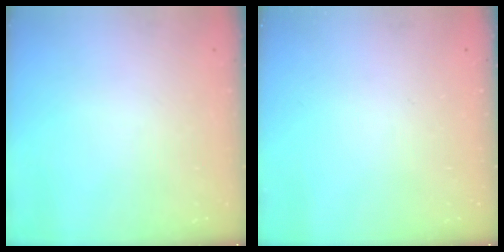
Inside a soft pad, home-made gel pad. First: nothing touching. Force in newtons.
{"total": 0.0}